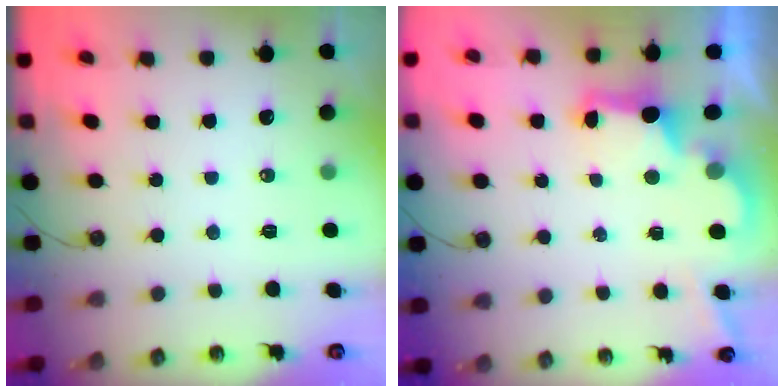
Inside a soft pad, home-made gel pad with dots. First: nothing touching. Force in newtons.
{"total": 2.9, "press": 2.8, "slide": 0.9}